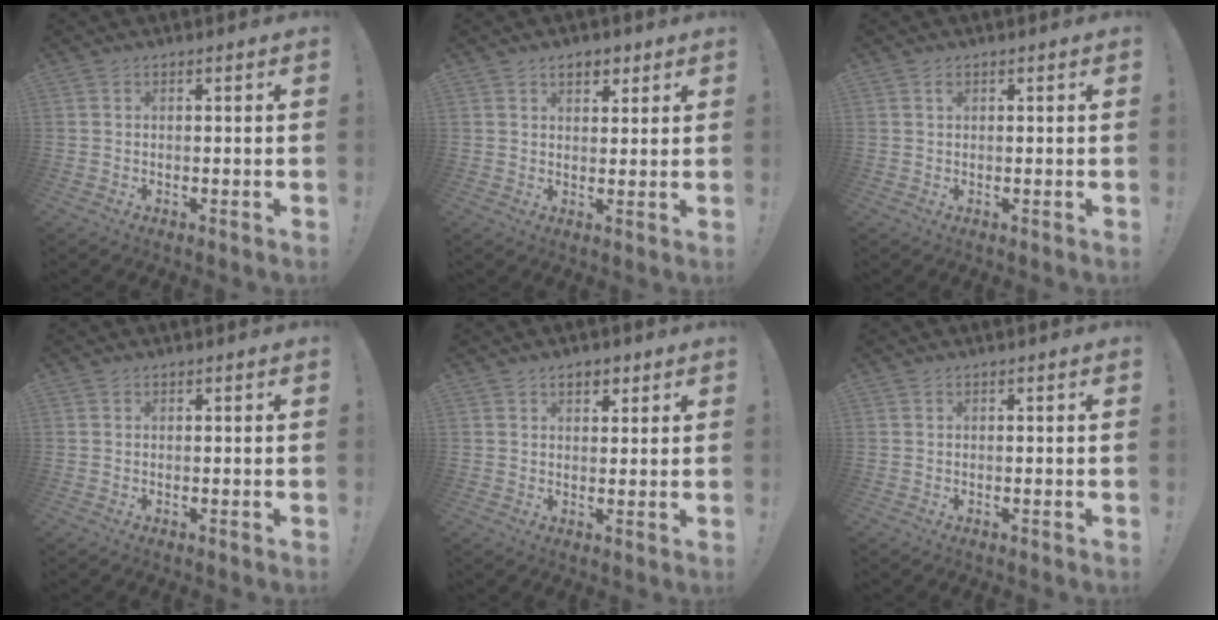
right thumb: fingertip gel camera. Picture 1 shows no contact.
{"total": 5.1, "force": [2.7, 3.3, 2.7], "torque": [-0.032, -0.002, 0.048]}
{"total": 0.6, "force": [0.2, 0.5, 0.3], "torque": [-0.008, 0.002, 0.004]}
{"total": 0.0}
{"total": 4.1, "force": [2.2, 2.6, 2.2], "torque": [-0.021, -0.004, 0.036]}
{"total": 0.0}